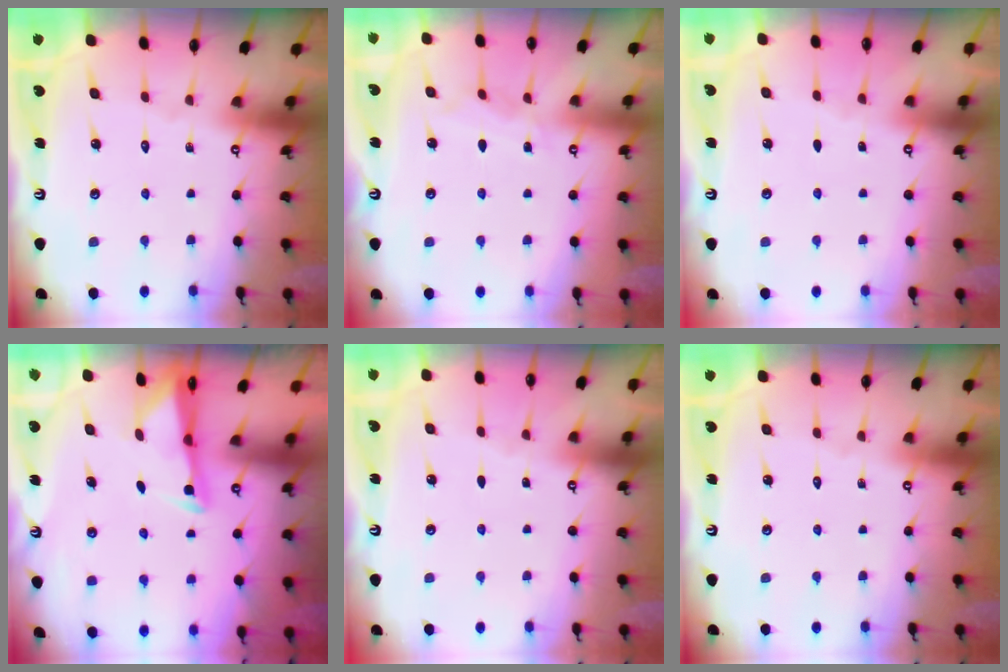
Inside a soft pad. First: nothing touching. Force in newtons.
{"total": 5.5, "press": 5.5, "slide": 0.5}
{"total": 2.4, "press": 2.4, "slide": 0.4}
{"total": 2.6, "press": 2.5, "slide": 0.4}
{"total": 2.4, "press": 2.4, "slide": 0.4}
{"total": 0.0}